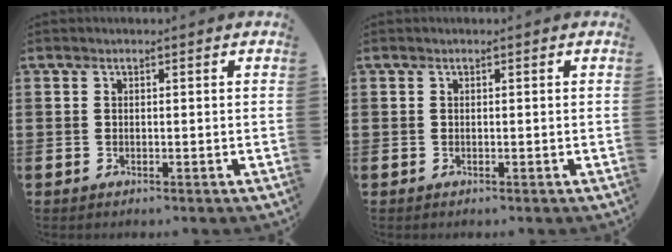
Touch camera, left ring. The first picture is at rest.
{"total": 0.0}